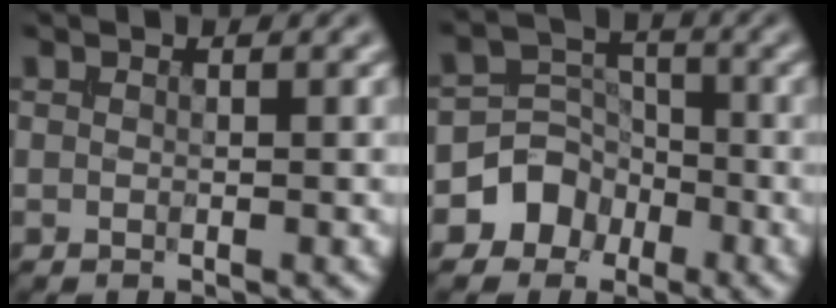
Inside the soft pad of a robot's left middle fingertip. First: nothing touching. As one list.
[{"total": 3.9, "force": [-1.9, 3.3, 0.7], "torque": [0.016, 0.016, -0.043]}]